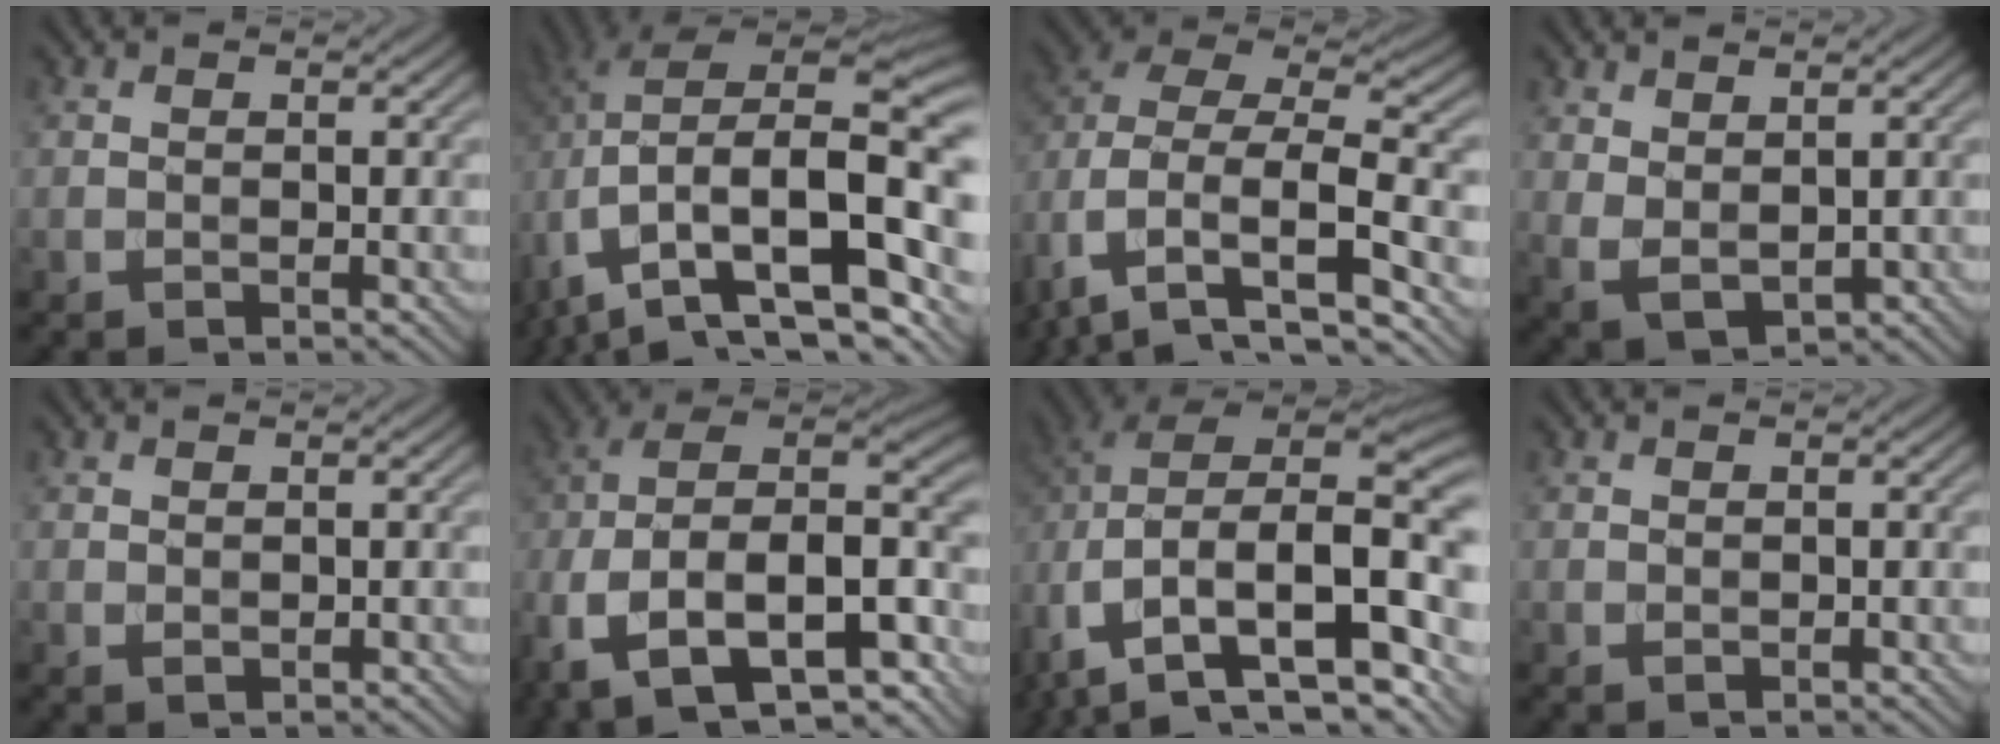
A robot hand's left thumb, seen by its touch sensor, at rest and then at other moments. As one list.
[{"total": 17.0, "force": [-5.2, 8.0, 14.1], "torque": [-0.254, -0.013, -0.082]}, {"total": 14.5, "force": [-4.5, 9.3, 10.2], "torque": [-0.218, -0.020, -0.045]}, {"total": 3.5, "force": [1.9, 1.8, 2.3], "torque": [-0.057, -0.008, 0.045]}, {"total": 0.8, "force": [0.5, 0.5, 0.4], "torque": [-0.011, -0.004, 0.015]}, {"total": 19.5, "force": [-6.8, 12.1, 13.6], "torque": [-0.285, -0.031, -0.097]}, {"total": 17.5, "force": [-6.6, 11.1, 11.8], "torque": [-0.231, -0.024, -0.076]}, {"total": 0.5, "force": [0.3, 0.3, 0.2], "torque": [-0.005, -0.002, 0.009]}]